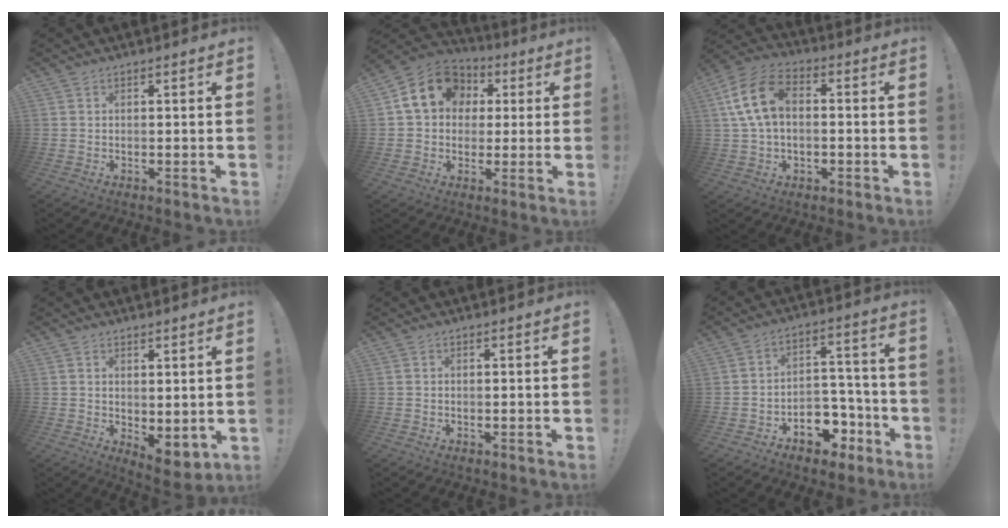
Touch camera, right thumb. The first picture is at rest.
{"total": 14.8, "force": [4.3, 12.0, 7.4], "torque": [-0.099, -0.005, 0.085]}
{"total": 15.4, "force": [2.4, 10.6, 10.9], "torque": [-0.195, 0.014, 0.051]}
{"total": 4.6, "force": [1.3, 2.7, 3.5], "torque": [-0.030, -0.031, 0.032]}
{"total": 0.0}
{"total": 10.1, "force": [-5.6, 7.5, 3.9], "torque": [-0.028, 0.057, -0.086]}